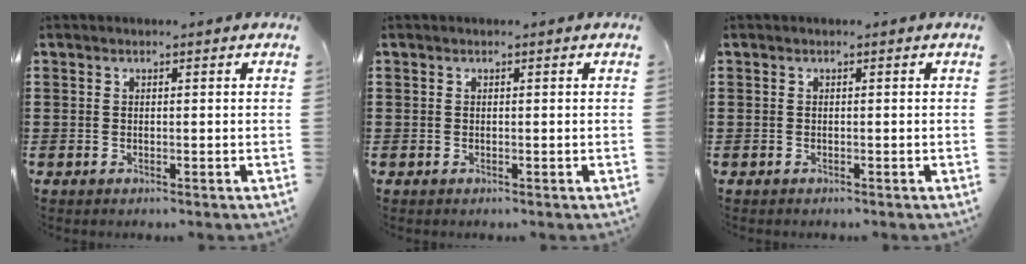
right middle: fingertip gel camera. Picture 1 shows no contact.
{"total": 0.0}
{"total": 0.0}